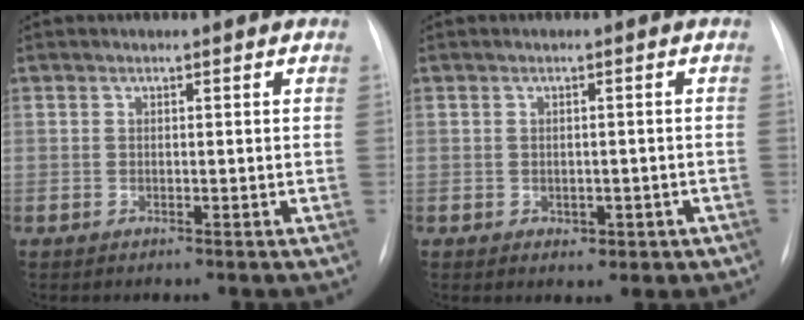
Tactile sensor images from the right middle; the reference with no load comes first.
{"total": 2.6, "force": [-1.0, 1.9, 1.5], "torque": [-0.016, 0.007, 0.000]}